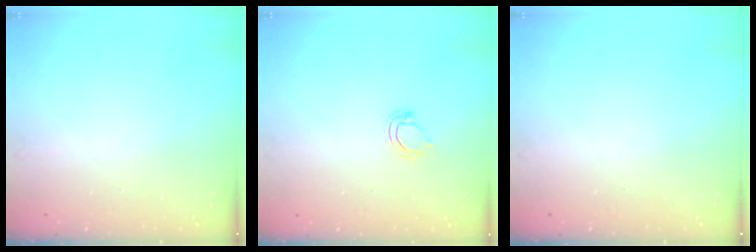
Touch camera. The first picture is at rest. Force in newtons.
{"total": 4.3, "press": 4.3, "slide": 0.3}
{"total": 0.0}